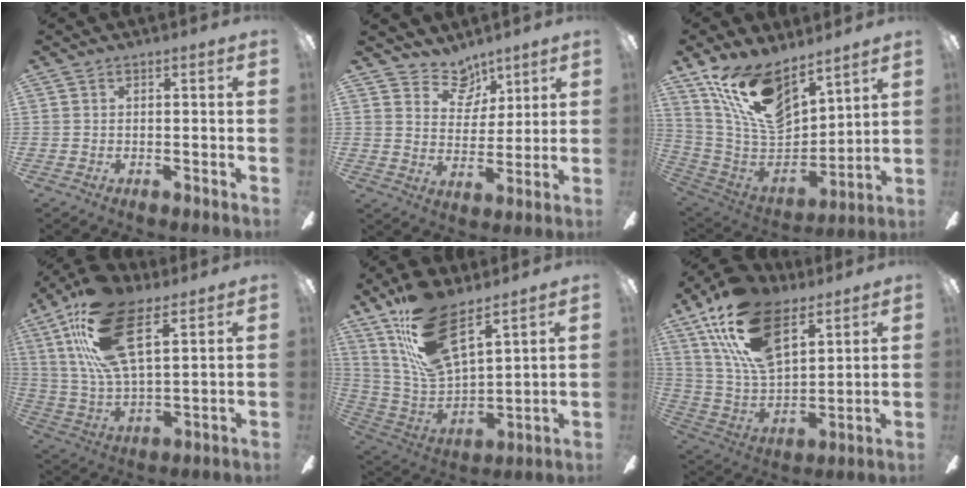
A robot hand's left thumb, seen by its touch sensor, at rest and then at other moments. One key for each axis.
{"total": 8.7, "fx": 6.7, "fy": 5.2, "fz": 1.6, "tx": -0.022, "ty": -0.048, "tz": 0.127}
{"total": 17.8, "fx": 12.1, "fy": 8.5, "fz": 9.8, "tx": -0.208, "ty": -0.073, "tz": 0.225}
{"total": 21.9, "fx": 11.9, "fy": 9.2, "fz": 15.9, "tx": -0.321, "ty": -0.028, "tz": 0.205}
{"total": 20.0, "fx": 13.3, "fy": 8.1, "fz": 12.6, "tx": -0.260, "ty": -0.073, "tz": 0.240}
{"total": 22.1, "fx": 12.5, "fy": 11.5, "fz": 14.1, "tx": -0.286, "ty": -0.048, "tz": 0.226}